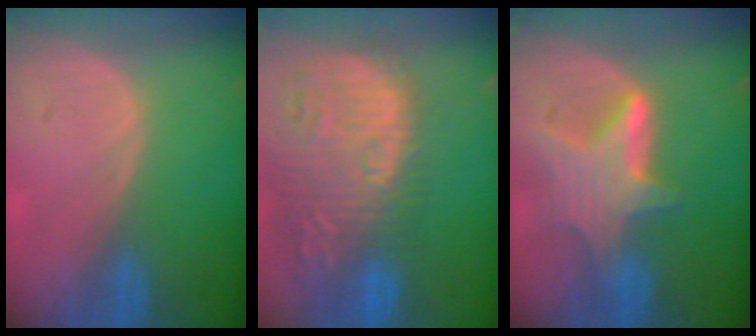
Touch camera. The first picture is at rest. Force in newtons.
{"total": 15.4, "press": 13.0, "slide": 8.2}
{"total": 6.9, "press": 6.7, "slide": 1.7}